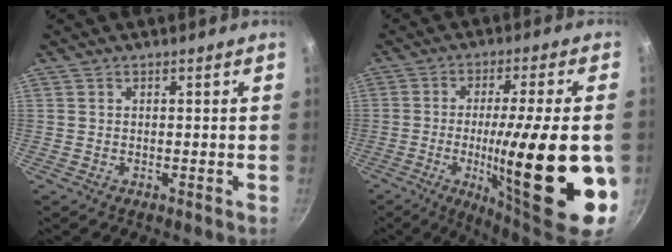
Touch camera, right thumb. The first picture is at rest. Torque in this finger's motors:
{"motor_torque": [1.11, 3.89, 2.77, 0.00, 0.29]}